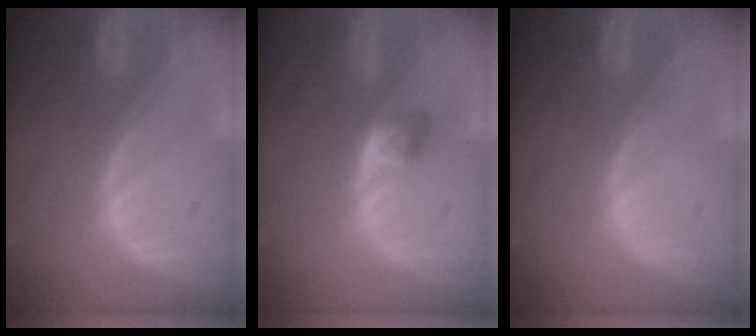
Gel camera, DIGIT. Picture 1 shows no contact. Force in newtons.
{"total": 2.7, "press": 2.5, "slide": 1.1}
{"total": 0.0}